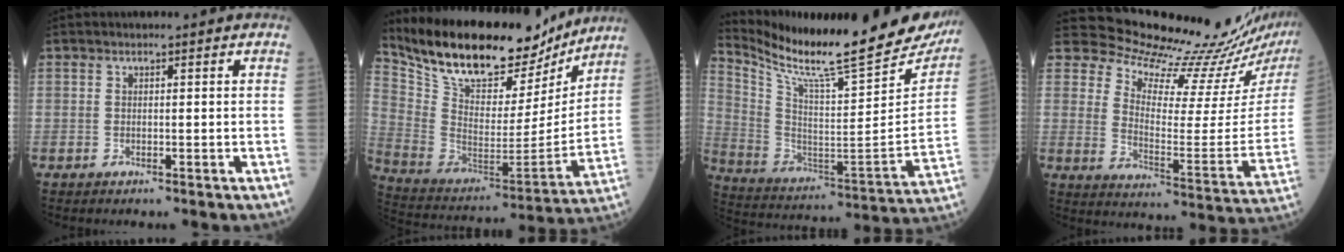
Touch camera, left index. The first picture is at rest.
{"total": 23.7, "force": [20.4, 7.1, 9.7], "torque": [-0.181, -0.017, 0.325]}
{"total": 27.6, "force": [24.3, 3.0, 12.8], "torque": [-0.229, -0.092, 0.350]}
{"total": 18.3, "force": [17.8, 0.0, 4.1], "torque": [-0.076, -0.122, 0.235]}